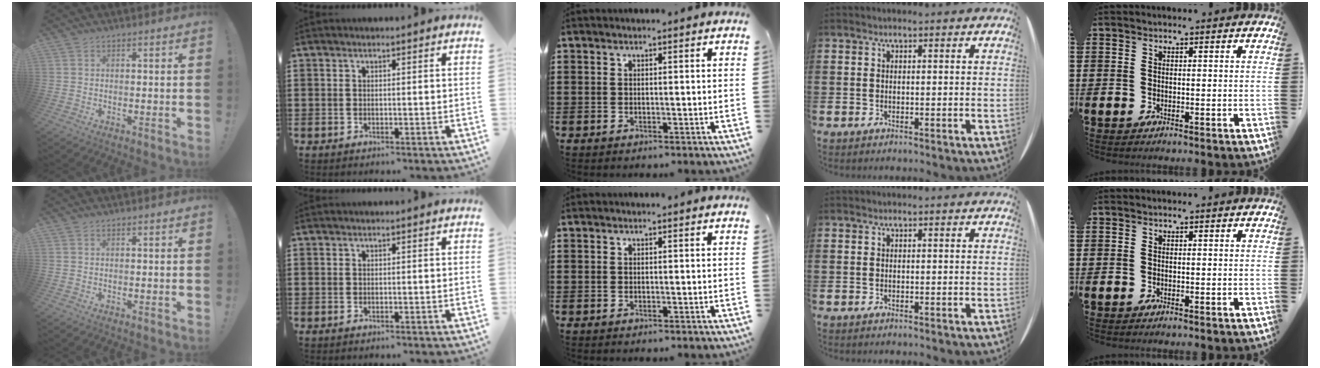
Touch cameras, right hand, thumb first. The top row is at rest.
{}